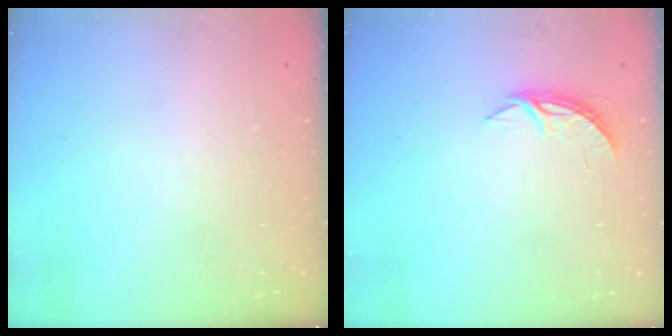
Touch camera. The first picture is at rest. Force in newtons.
{"total": 3.7, "press": 3.7, "slide": 0.3}